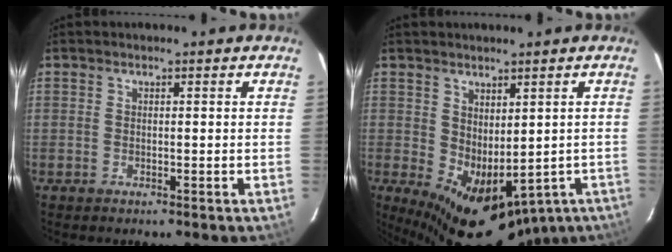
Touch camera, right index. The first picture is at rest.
{"total": 14.3, "force": [-4.9, 10.0, 8.9], "torque": [-0.152, -0.017, -0.037]}